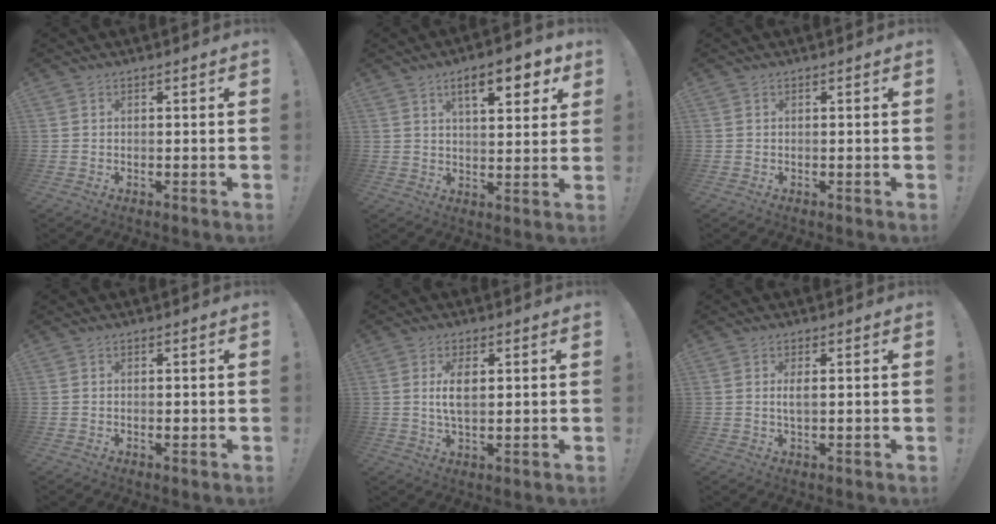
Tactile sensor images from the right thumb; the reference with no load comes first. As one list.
[{"total": 11.0, "force": [5.5, 3.5, 8.9], "torque": [-0.122, -0.019, 0.087]}, {"total": 0.0}, {"total": 0.7, "force": [-0.1, 0.5, 0.4], "torque": [-0.005, 0.001, -0.003]}, {"total": 5.8, "force": [1.0, 2.4, 5.2], "torque": [-0.094, -0.010, 0.010]}, {"total": 2.5, "force": [0.2, 0.6, 2.4], "torque": [-0.043, -0.002, 0.002]}]